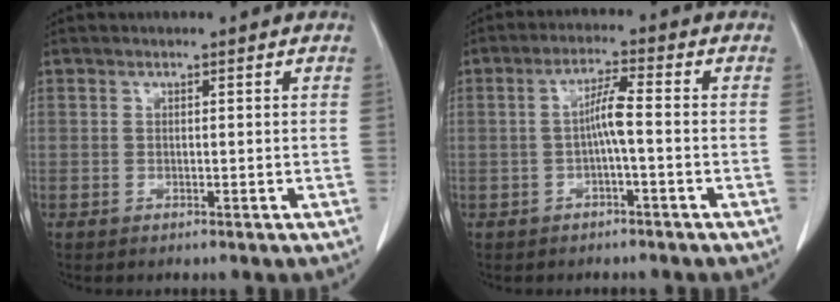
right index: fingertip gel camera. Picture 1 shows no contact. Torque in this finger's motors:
{"motor_torque": [0.67, 0.28, 0.33, 0.10]}